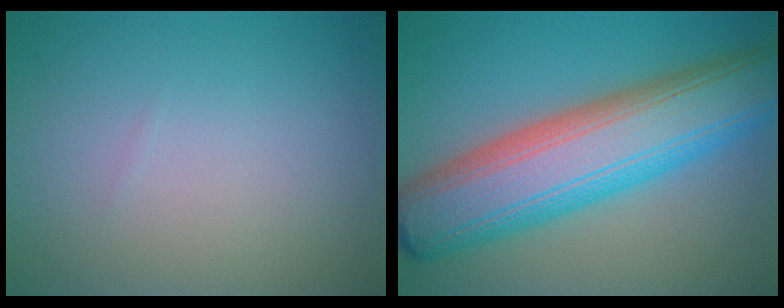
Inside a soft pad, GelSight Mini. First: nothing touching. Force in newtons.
{"total": 11.8, "press": 11.8, "slide": 0.4}